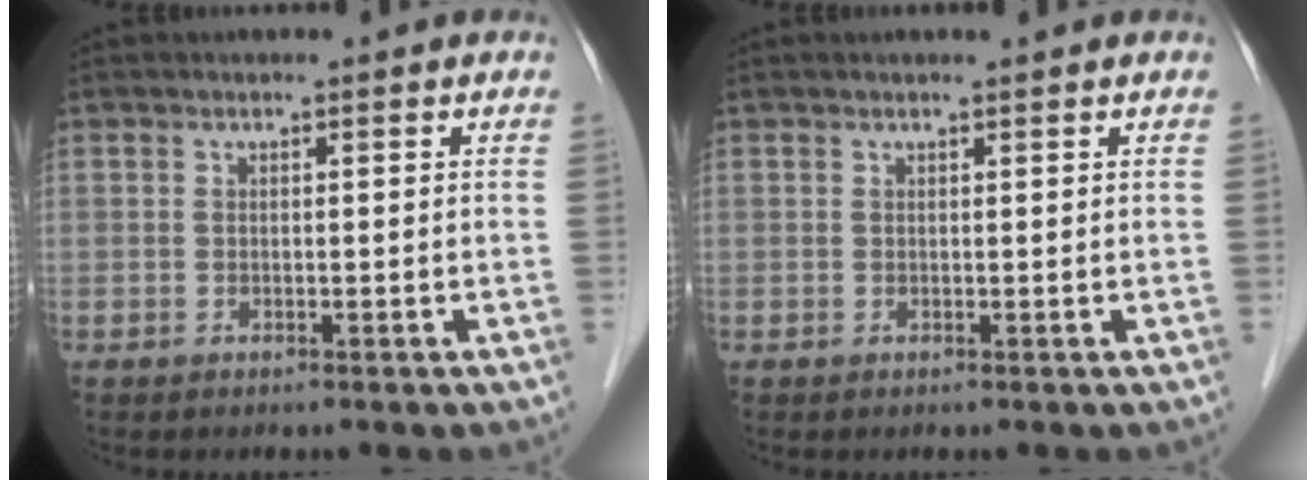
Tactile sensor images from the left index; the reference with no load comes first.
{"total": 1.0, "force": [0.8, -0.1, 0.5], "torque": [-0.009, 0.005, 0.016]}